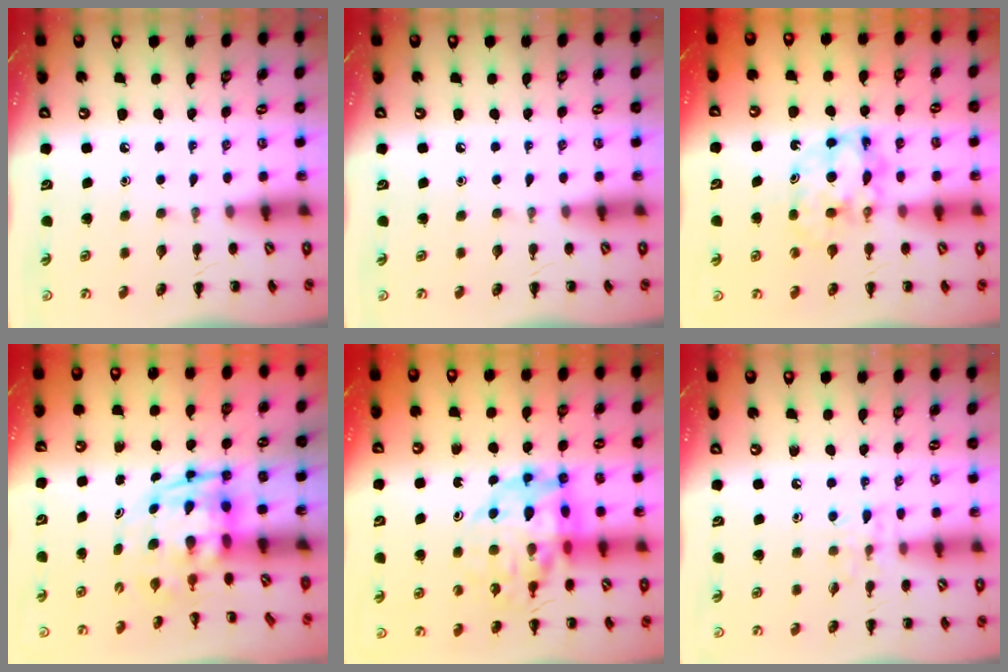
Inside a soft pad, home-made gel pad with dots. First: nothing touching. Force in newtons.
{"total": 0.0}
{"total": 8.0, "press": 7.8, "slide": 1.5}
{"total": 3.6, "press": 3.5, "slide": 1.1}
{"total": 17.9, "press": 17.4, "slide": 4.5}
{"total": 6.5, "press": 6.4, "slide": 1.2}